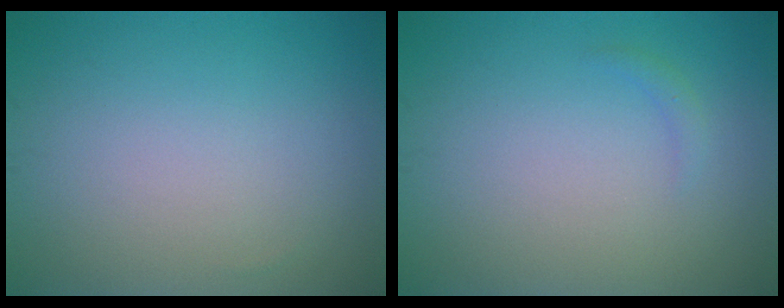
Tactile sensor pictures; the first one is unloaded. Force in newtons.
{"total": 0.7, "press": 0.7, "slide": 0.1}